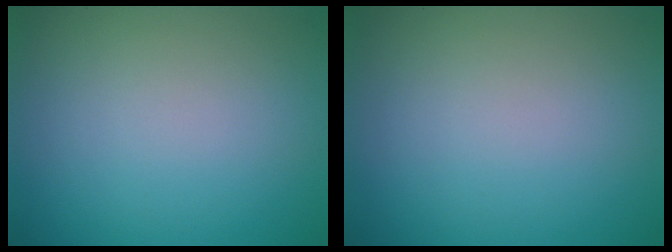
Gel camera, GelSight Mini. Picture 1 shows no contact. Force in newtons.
{"total": 0.0}